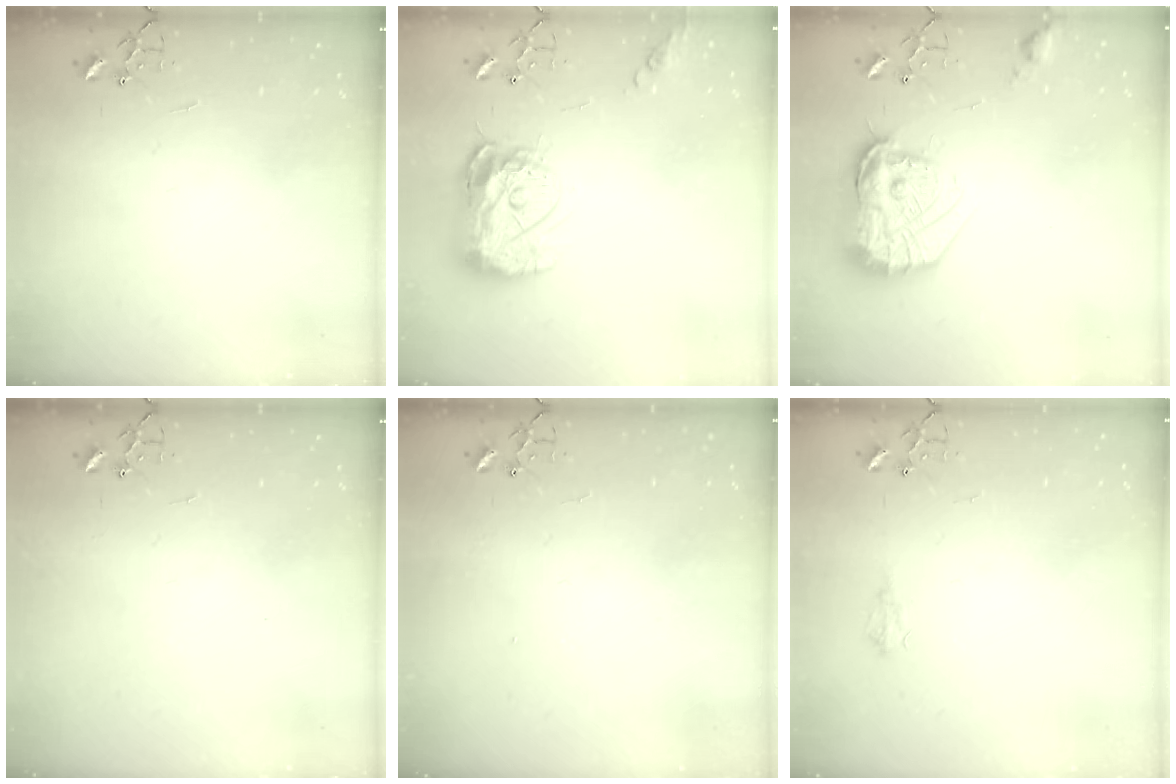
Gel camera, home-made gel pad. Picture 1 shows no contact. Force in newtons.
{"total": 14.4, "press": 14.4, "slide": 1.3}
{"total": 21.6, "press": 21.5, "slide": 1.7}
{"total": 0.0}
{"total": 1.1, "press": 1.1, "slide": 0.1}
{"total": 6.1, "press": 6.1, "slide": 0.8}